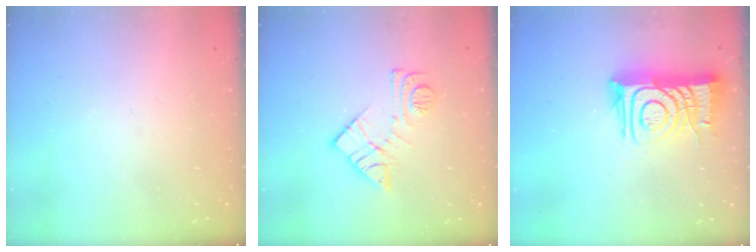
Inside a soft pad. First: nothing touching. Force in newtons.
{"total": 11.3, "press": 11.3, "slide": 0.4}
{"total": 12.7, "press": 12.7, "slide": 1.2}